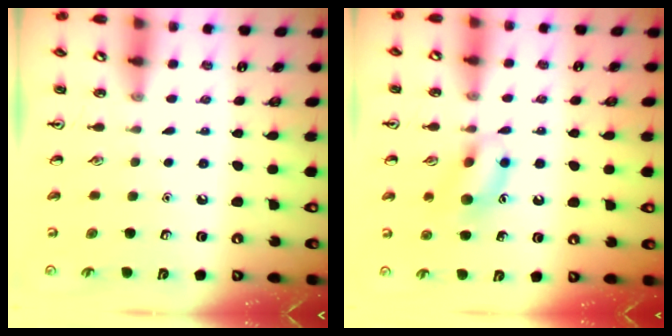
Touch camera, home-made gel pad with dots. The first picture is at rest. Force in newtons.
{"total": 10.1, "press": 10.0, "slide": 1.3}